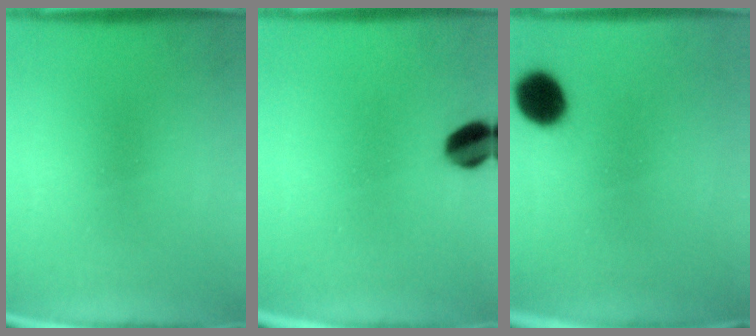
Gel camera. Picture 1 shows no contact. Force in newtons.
{"total": 6.3}
{"total": 8.1}